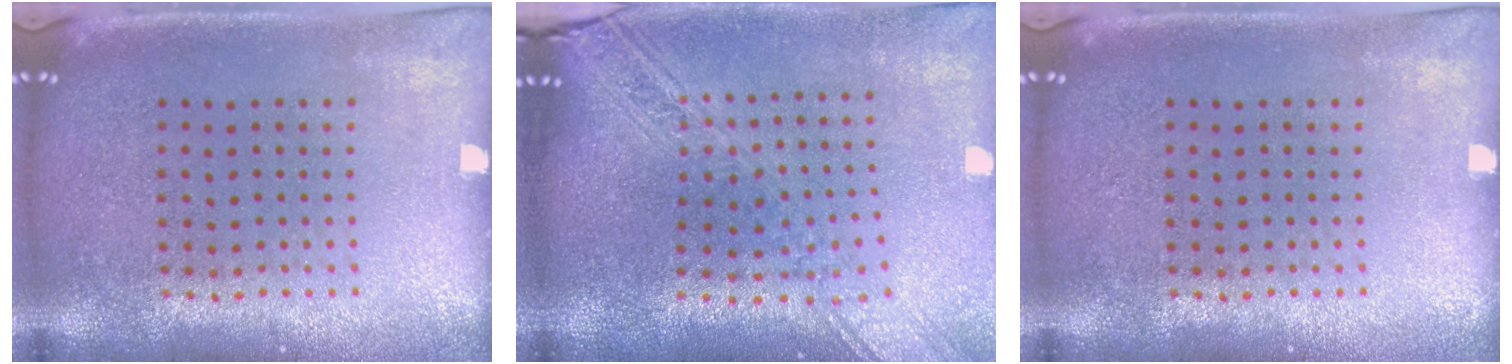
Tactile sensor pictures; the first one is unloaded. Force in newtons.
{"total": 2.7, "press": 2.1, "slide": 1.6}
{"total": 0.0}